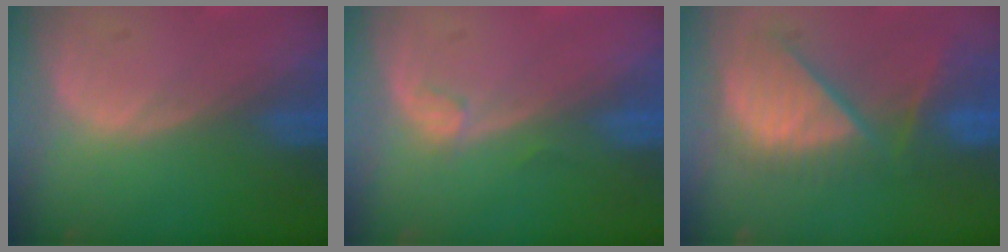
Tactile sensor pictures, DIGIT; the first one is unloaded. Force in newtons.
{"total": 1.1, "press": 1.1, "slide": 0.2}
{"total": 9.7, "press": 9.3, "slide": 3.0}